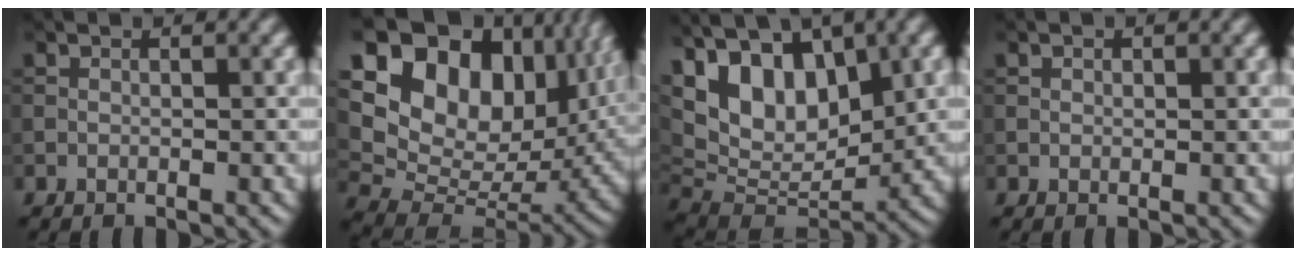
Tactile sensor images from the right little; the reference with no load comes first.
{"total": 17.7, "force": [7.7, 11.9, 10.6], "torque": [-0.208, 0.040, 0.150]}
{"total": 13.4, "force": [5.4, 7.4, 9.7], "torque": [-0.185, 0.028, 0.088]}
{"total": 0.5, "force": [0.2, 0.4, 0.2], "torque": [-0.003, 0.001, 0.004]}